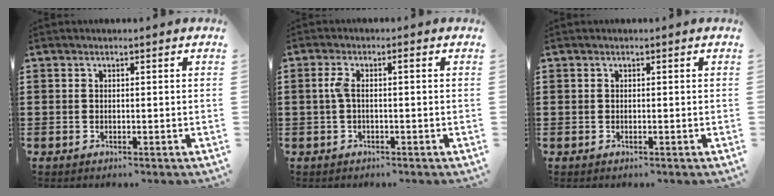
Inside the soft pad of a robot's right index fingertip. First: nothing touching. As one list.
[{"total": 2.8, "force": [-0.3, 0.5, 2.7], "torque": [-0.065, -0.003, -0.012]}, {"total": 0.0}]